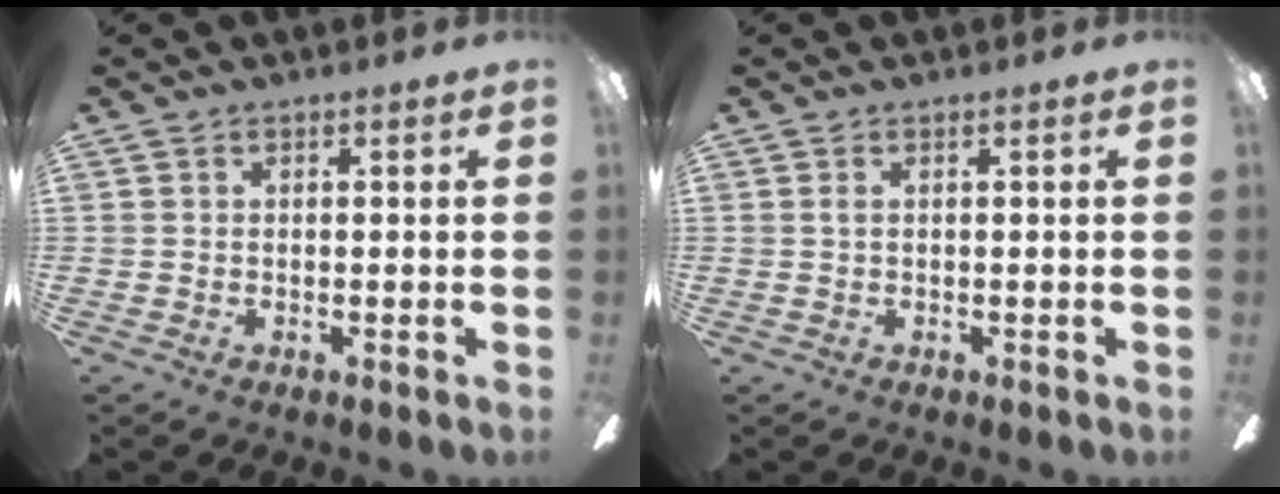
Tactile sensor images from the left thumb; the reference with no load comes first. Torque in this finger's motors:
{"motor_torque": [0.04, 0.04, 0.00, -0.02, 0.04]}